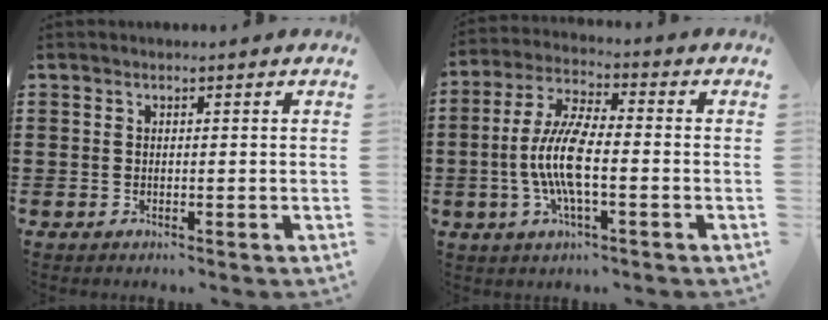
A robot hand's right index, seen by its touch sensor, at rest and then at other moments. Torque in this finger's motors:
{"motor_torque": [2.14, 0.00, 1.05, 0.21]}